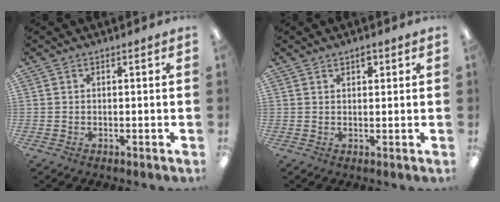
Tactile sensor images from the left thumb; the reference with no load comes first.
{"total": 2.2, "force": [1.6, 1.2, 1.1], "torque": [-0.006, -0.005, 0.025]}